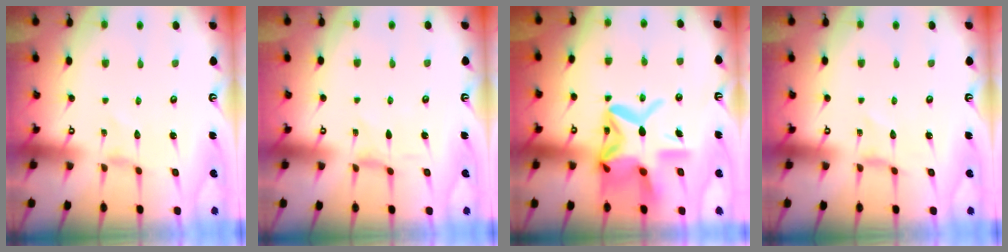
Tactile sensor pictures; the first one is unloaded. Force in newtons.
{"total": 0.8, "press": 0.8, "slide": 0.2}
{"total": 18.3, "press": 18.3, "slide": 1.6}
{"total": 0.0}